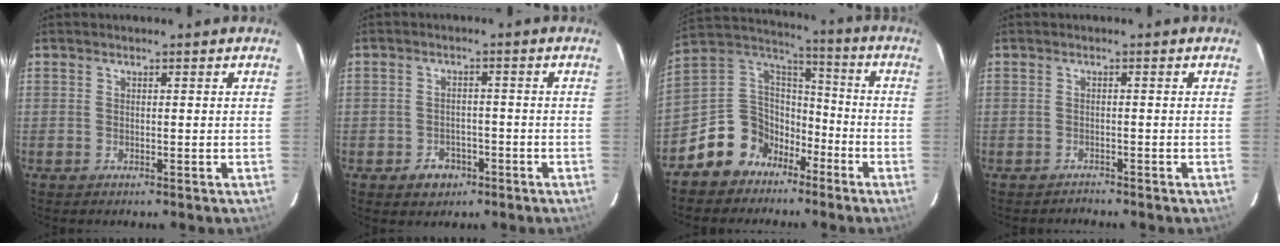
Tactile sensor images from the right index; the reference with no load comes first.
{"total": 4.5, "force": [-2.5, 3.6, 1.1], "torque": [-0.031, 0.012, -0.026]}
{"total": 13.0, "force": [-7.8, 9.7, 3.7], "torque": [-0.099, 0.050, -0.134]}
{"total": 1.2, "force": [-1.1, 0.2, -0.3], "torque": [0.003, 0.003, -0.018]}